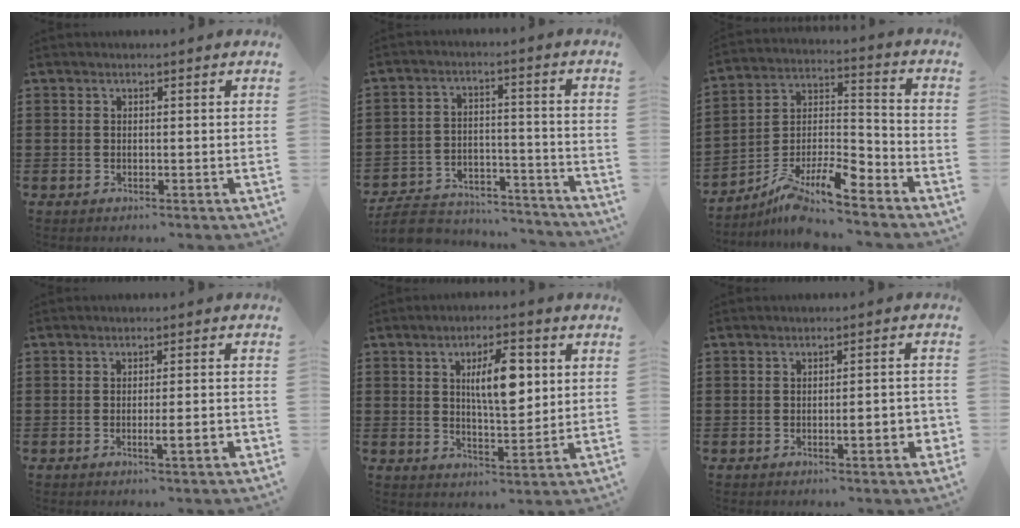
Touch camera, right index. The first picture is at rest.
{"total": 8.3, "force": [-7.8, 1.7, 2.2], "torque": [-0.049, 0.015, -0.153]}
{"total": 8.8, "force": [-7.2, 2.3, 4.3], "torque": [-0.088, 0.006, -0.142]}
{"total": 3.4, "force": [-1.1, 0.1, 3.2], "torque": [-0.052, -0.006, -0.020]}
{"total": 8.1, "force": [2.1, 2.8, 7.3], "torque": [-0.121, 0.000, 0.029]}
{"total": 4.2, "force": [-1.2, 0.8, 3.9], "torque": [-0.054, -0.005, -0.020]}